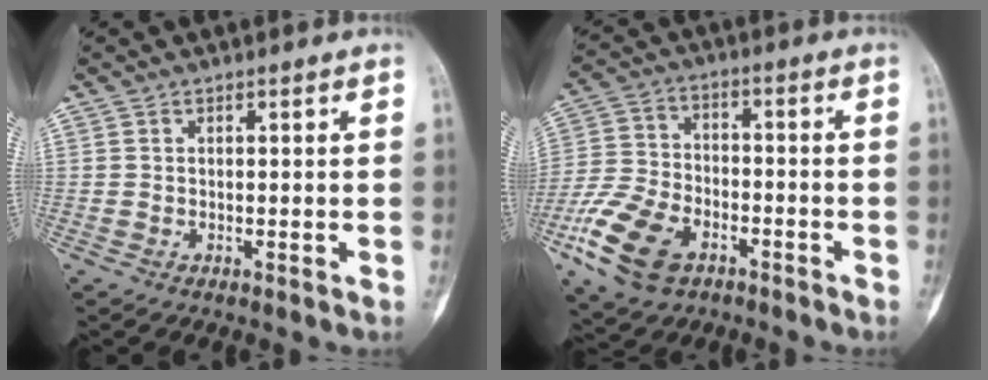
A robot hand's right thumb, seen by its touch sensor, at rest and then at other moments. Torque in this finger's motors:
{"motor_torque": [0.26, 0.50, 0.99, -0.53, 0.08]}